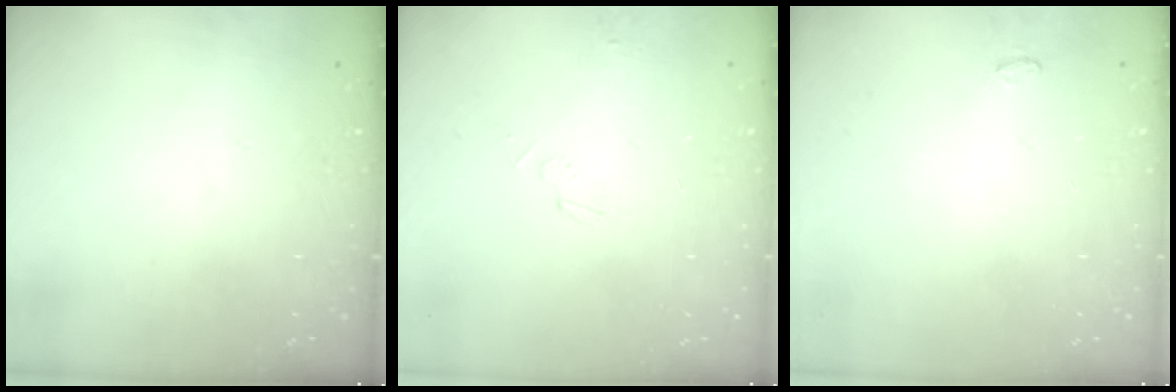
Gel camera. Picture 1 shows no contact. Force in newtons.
{"total": 2.9, "press": 2.9, "slide": 0.3}
{"total": 2.6, "press": 2.6, "slide": 0.3}